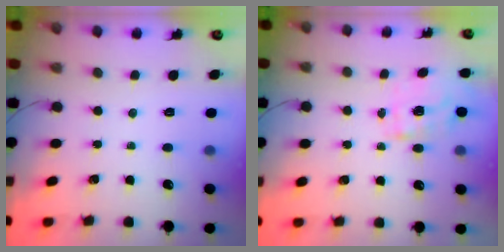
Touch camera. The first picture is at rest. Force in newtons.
{"total": 10.3, "press": 10.3, "slide": 0.3}